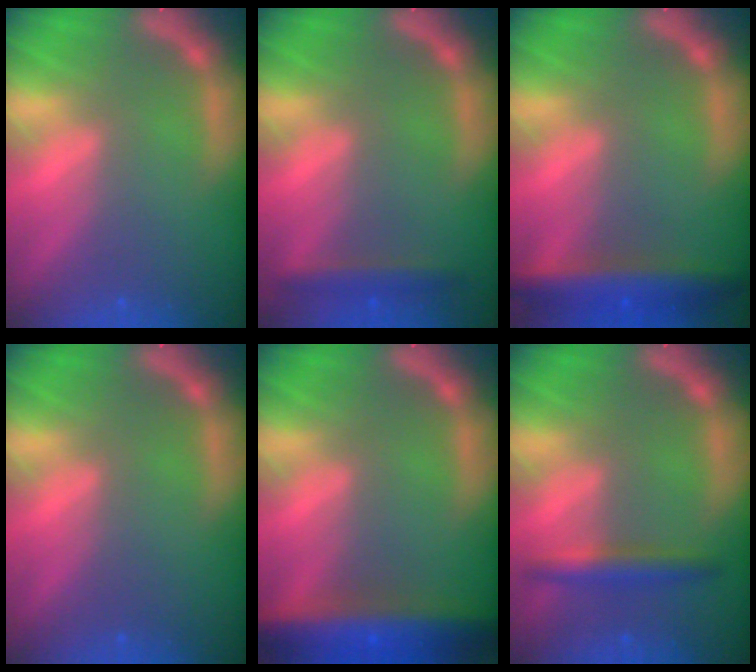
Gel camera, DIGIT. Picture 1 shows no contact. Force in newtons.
{"total": 2.4}
{"total": 5.9}
{"total": 0.0}
{"total": 10.0}
{"total": 3.0}